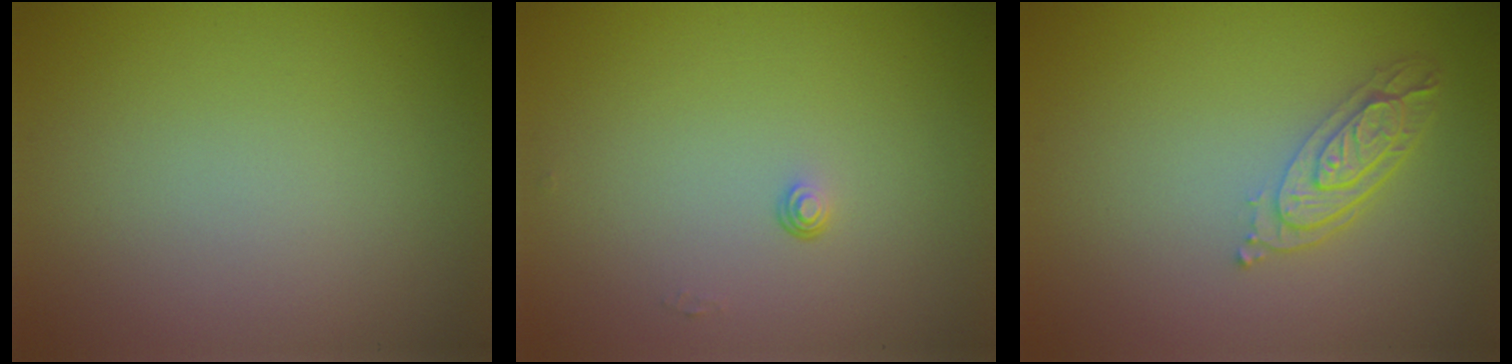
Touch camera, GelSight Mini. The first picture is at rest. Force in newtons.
{"total": 0.6, "press": 0.4, "slide": 0.5}
{"total": 3.4, "press": 2.7, "slide": 2.1}